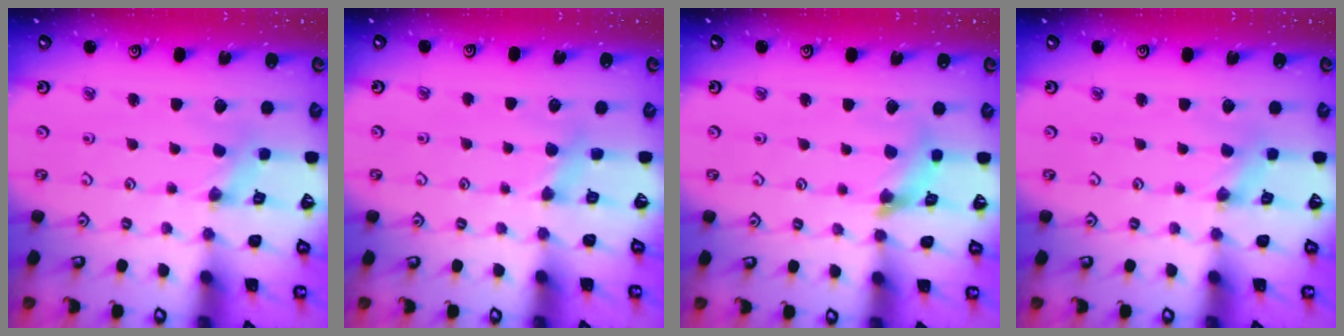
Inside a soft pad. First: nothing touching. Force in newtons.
{"total": 4.5, "press": 4.5, "slide": 0.7}
{"total": 6.2, "press": 6.2, "slide": 0.8}
{"total": 0.0}